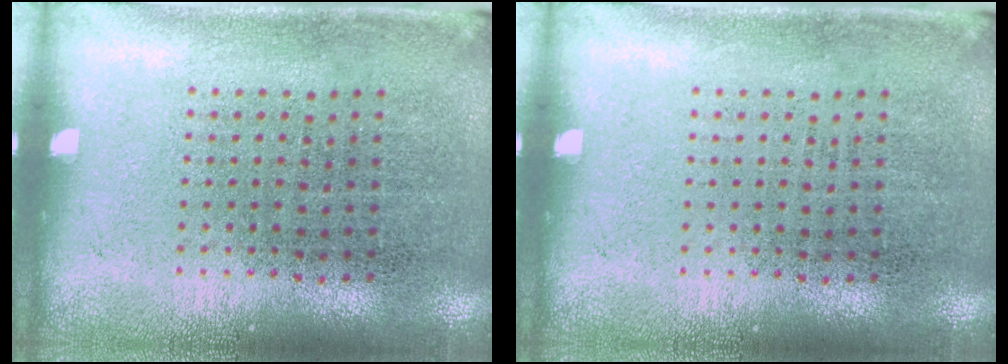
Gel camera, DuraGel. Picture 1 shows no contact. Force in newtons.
{"total": 0.0}